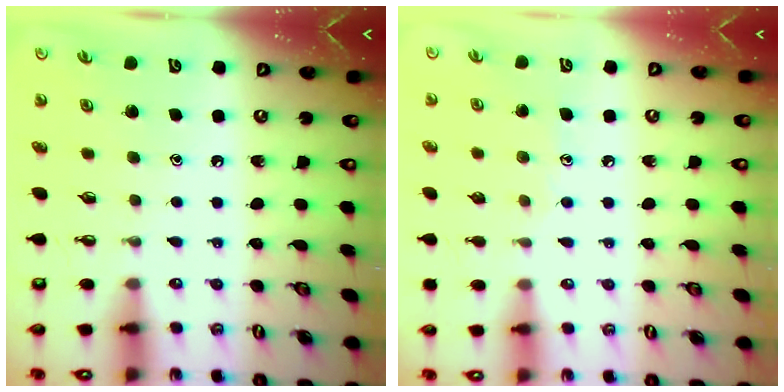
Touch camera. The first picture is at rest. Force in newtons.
{"total": 5.7, "press": 5.7, "slide": 0.5}